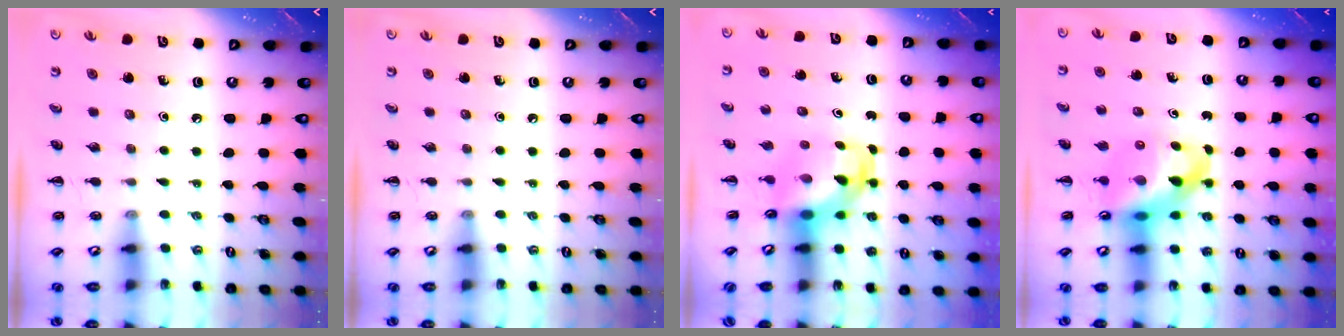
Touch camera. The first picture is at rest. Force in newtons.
{"total": 0.0}
{"total": 5.5, "press": 5.4, "slide": 1.1}
{"total": 12.5, "press": 12.1, "slide": 3.4}